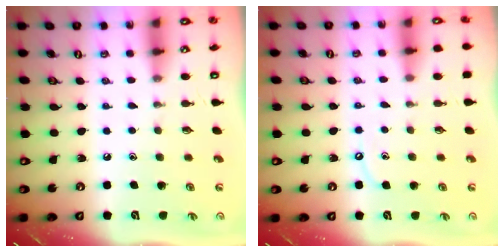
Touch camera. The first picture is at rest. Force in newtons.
{"total": 4.2, "press": 4.2, "slide": 0.6}